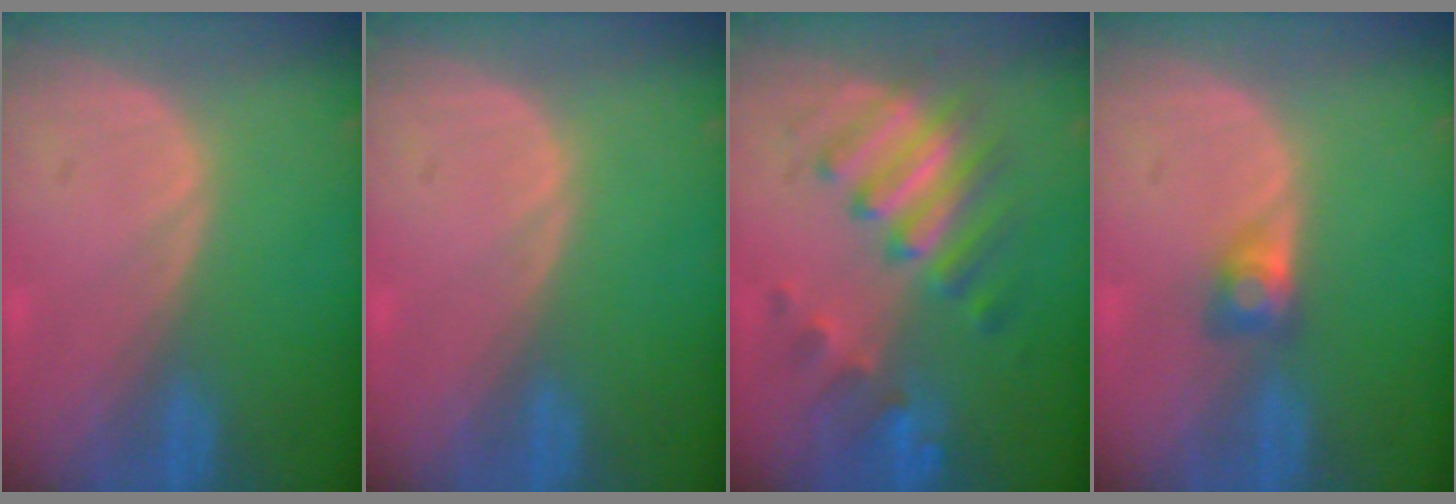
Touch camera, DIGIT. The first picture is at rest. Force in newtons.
{"total": 0.0}
{"total": 7.7, "press": 7.7, "slide": 0.7}
{"total": 2.7, "press": 2.5, "slide": 1.1}